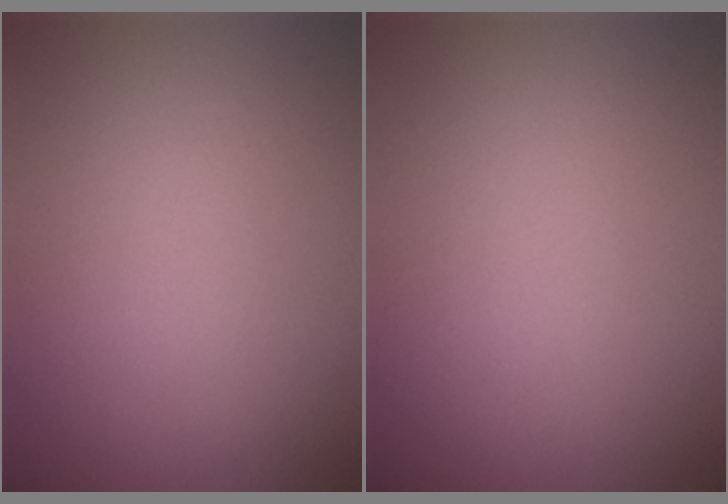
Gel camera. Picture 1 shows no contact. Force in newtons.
{"total": 0.0}